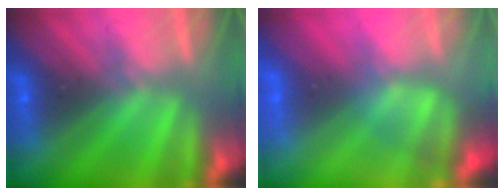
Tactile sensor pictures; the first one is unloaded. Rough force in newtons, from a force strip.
{"total": 3.5}